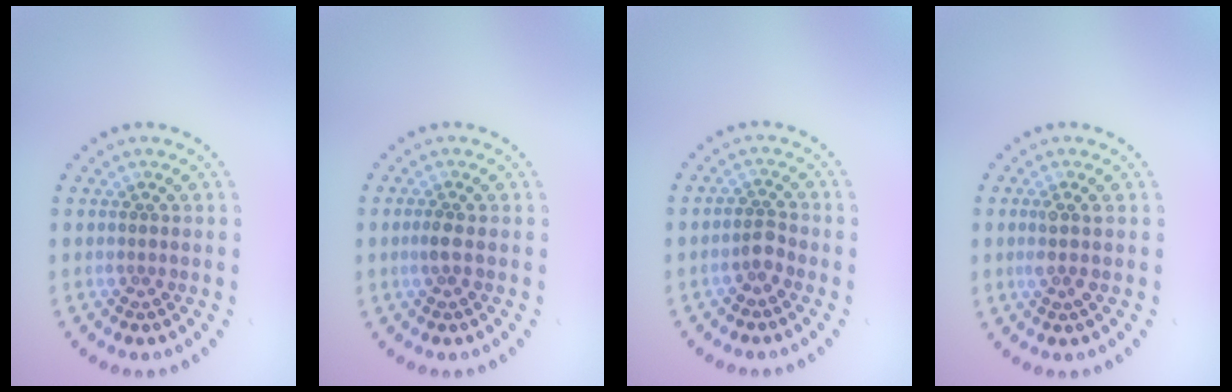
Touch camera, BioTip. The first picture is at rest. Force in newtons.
{"total": 0.9, "press": 0.9, "slide": 0.3}
{"total": 1.6, "press": 1.2, "slide": 1.0}
{"total": 1.2, "press": 0.9, "slide": 0.8}